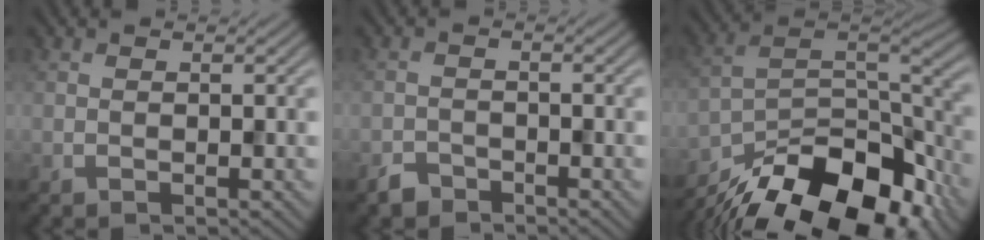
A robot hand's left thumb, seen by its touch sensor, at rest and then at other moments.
{"total": 2.2, "force": [-1.9, 1.0, 0.4], "torque": [-0.006, 0.001, -0.042]}
{"total": 18.4, "force": [-13.3, 7.4, 10.2], "torque": [-0.203, -0.033, -0.210]}